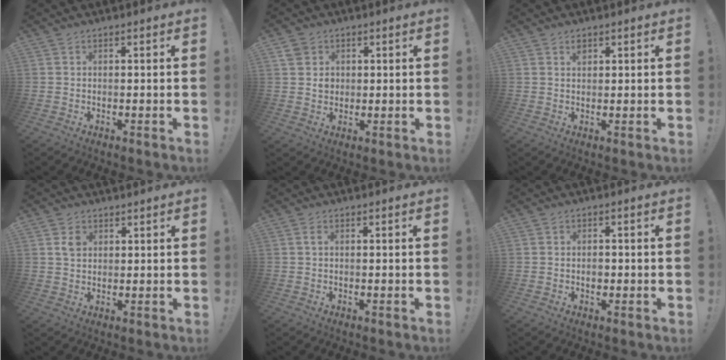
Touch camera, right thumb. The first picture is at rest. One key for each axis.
{"total": 4.7, "fx": 1.6, "fy": 4.3, "fz": 1.2, "tx": -0.011, "ty": -0.005, "tz": 0.029}
{"total": 1.3, "fx": 0.9, "fy": 0.7, "fz": 0.5, "tx": 0.012, "ty": -0.009, "tz": 0.013}
{"total": 3.2, "fx": 2.1, "fy": 2.2, "fz": 1.1, "tx": -0.002, "ty": -0.013, "tz": 0.036}
{"total": 1.1, "fx": 0.2, "fy": 0.3, "fz": 1.1, "tx": -0.022, "ty": 0.002, "tz": 0.003}
{"total": 2.1, "fx": -0.8, "fy": 1.5, "fz": 1.3, "tx": -0.005, "ty": -0.001, "tz": -0.019}